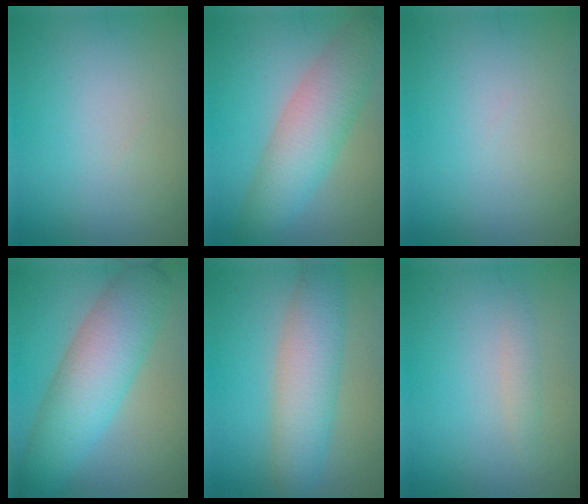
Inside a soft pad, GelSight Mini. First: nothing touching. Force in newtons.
{"total": 6.4, "press": 6.4, "slide": 0.1}
{"total": 0.0}
{"total": 8.1, "press": 8.1, "slide": 0.0}
{"total": 5.8, "press": 5.8, "slide": 0.4}
{"total": 1.1, "press": 1.1, "slide": 0.1}